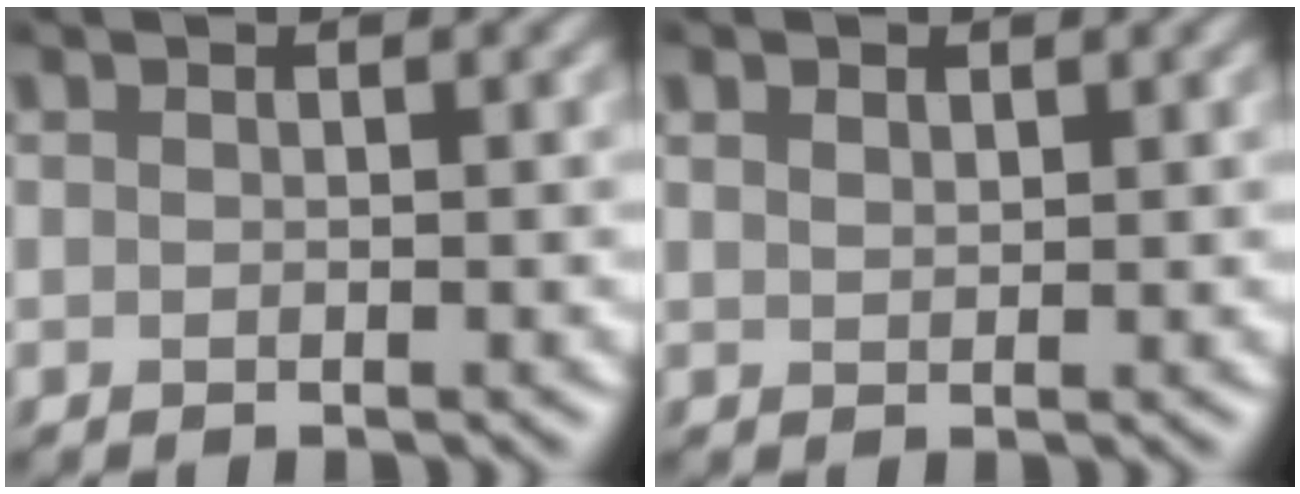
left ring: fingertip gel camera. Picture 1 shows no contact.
{"total": 0.7, "force": [0.7, 0.3, 0.0], "torque": [-0.010, 0.000, 0.016]}